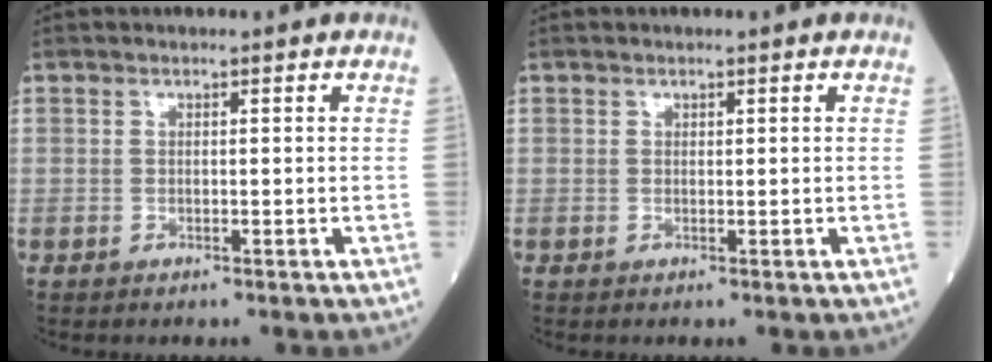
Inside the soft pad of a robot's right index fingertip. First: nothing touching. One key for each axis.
{"total": 0.0}